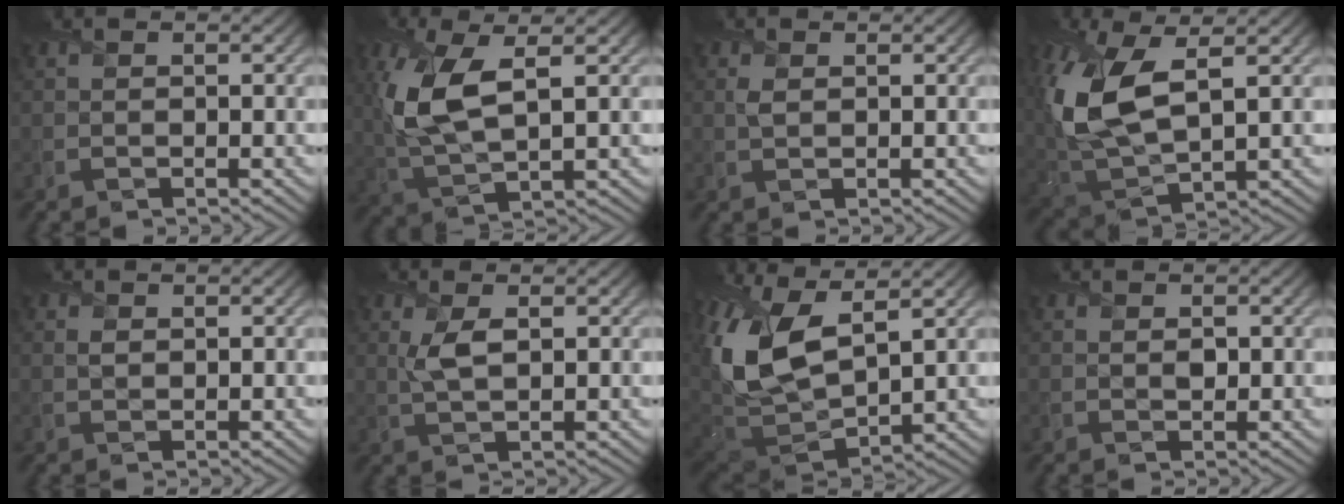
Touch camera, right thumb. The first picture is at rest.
{"total": 9.9, "force": [2.2, 4.3, 8.7], "torque": [-0.210, 0.000, 0.042]}
{"total": 1.0, "force": [0.4, 0.6, 0.7], "torque": [-0.020, -0.002, 0.011]}
{"total": 12.9, "force": [3.3, 6.2, 10.8], "torque": [-0.270, -0.001, 0.065]}
{"total": 0.7, "force": [0.1, 0.6, 0.2], "torque": [-0.005, -0.004, 0.007]}
{"total": 3.2, "force": [0.9, 1.2, 2.8], "torque": [-0.067, -0.001, 0.021]}
{"total": 15.9, "force": [5.4, 8.0, 12.6], "torque": [-0.312, 0.004, 0.107]}
{"total": 0.7, "force": [0.1, 0.6, 0.3], "torque": [-0.002, -0.005, 0.006]}